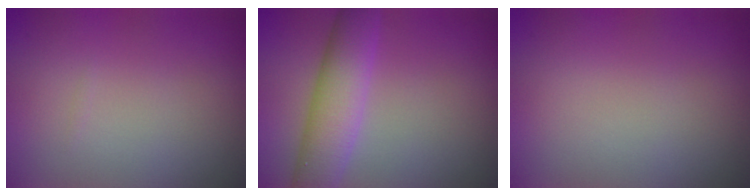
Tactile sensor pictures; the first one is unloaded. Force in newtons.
{"total": 5.3, "press": 5.3, "slide": 0.2}
{"total": 0.0}